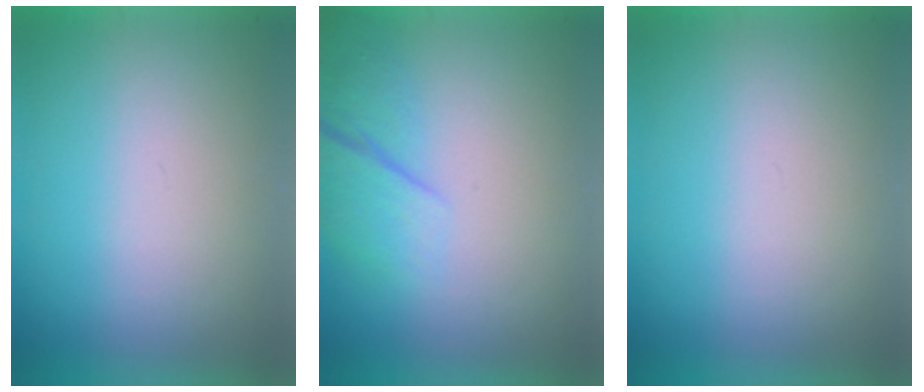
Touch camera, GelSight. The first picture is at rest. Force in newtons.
{"total": 2.2}
{"total": 0.0}